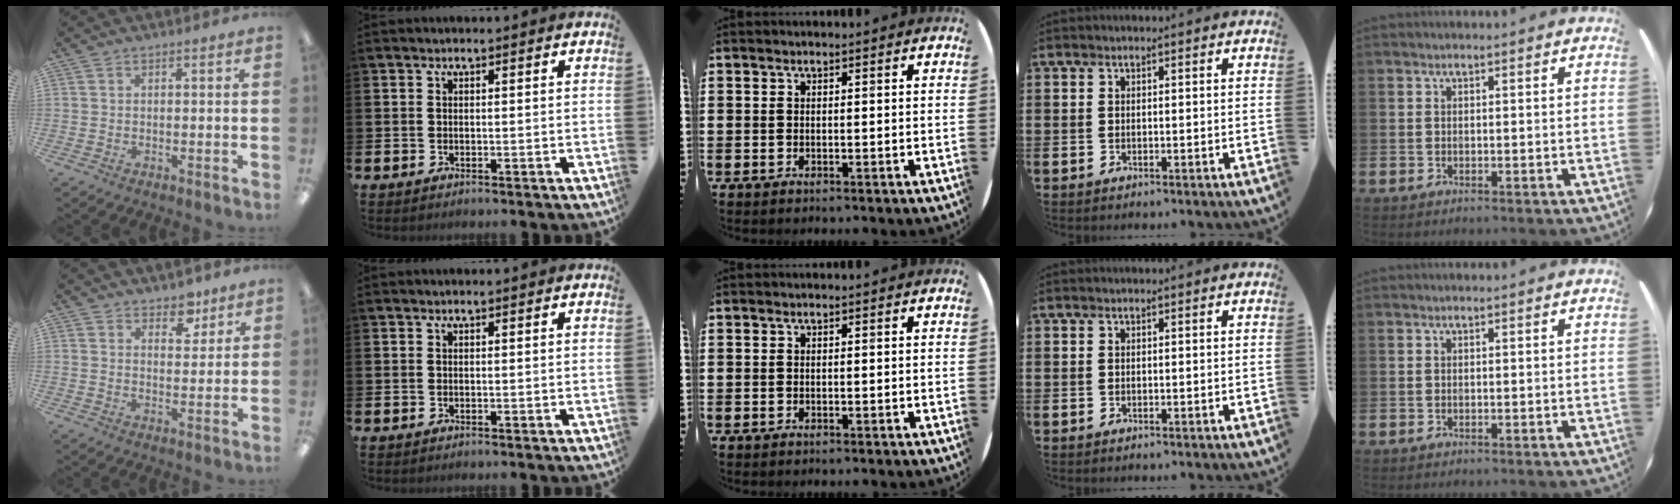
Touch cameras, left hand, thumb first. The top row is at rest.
{"thumb": {"total": 6.0, "force": [4.6, 3.4, 1.8], "torque": [-0.010, -0.024, 0.078]}}